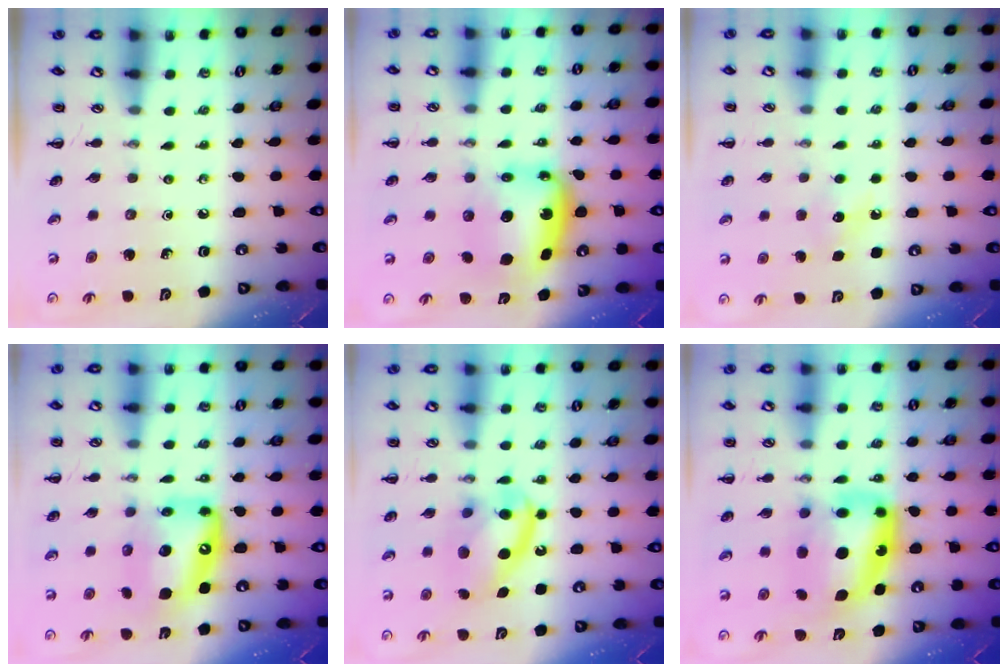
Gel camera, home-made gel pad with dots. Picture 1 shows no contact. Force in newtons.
{"total": 6.6, "press": 6.3, "slide": 2.0}
{"total": 7.3, "press": 7.1, "slide": 1.7}
{"total": 13.5, "press": 13.0, "slide": 3.8}
{"total": 15.0, "press": 14.8, "slide": 2.5}
{"total": 13.9, "press": 13.5, "slide": 3.6}